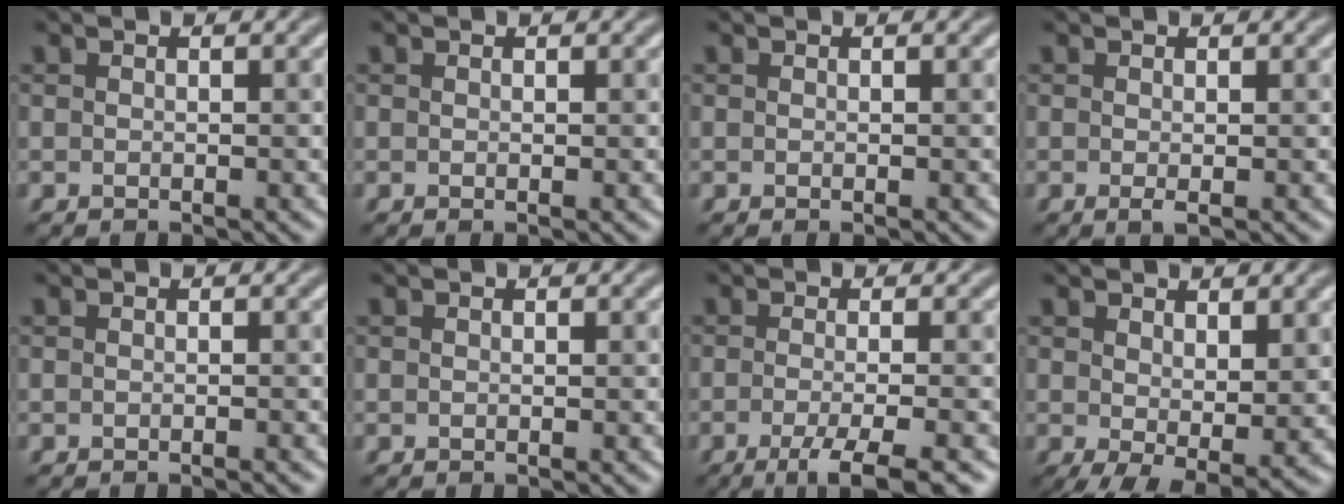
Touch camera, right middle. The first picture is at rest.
{"total": 0.0}
{"total": 0.0}
{"total": 0.7, "force": [-0.1, 0.1, 0.7], "torque": [-0.013, -0.004, -0.001]}
{"total": 0.6, "force": [-0.4, 0.0, 0.4], "torque": [-0.003, 0.002, -0.008]}
{"total": 0.0}
{"total": 4.7, "force": [-2.2, 1.0, 4.0], "torque": [-0.057, -0.005, -0.045]}
{"total": 4.2, "force": [0.9, 1.8, 3.7], "torque": [-0.065, -0.008, 0.021]}